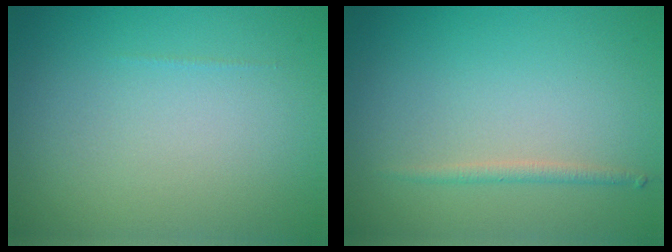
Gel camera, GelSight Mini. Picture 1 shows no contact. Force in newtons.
{"total": 1.1, "press": 1.1, "slide": 0.0}